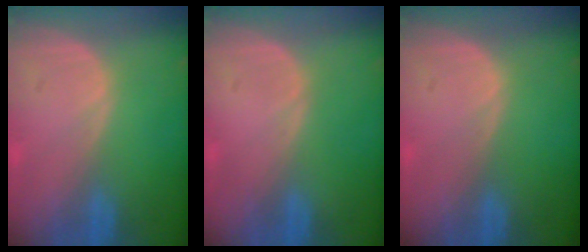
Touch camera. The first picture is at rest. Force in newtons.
{"total": 0.0}
{"total": 0.0}